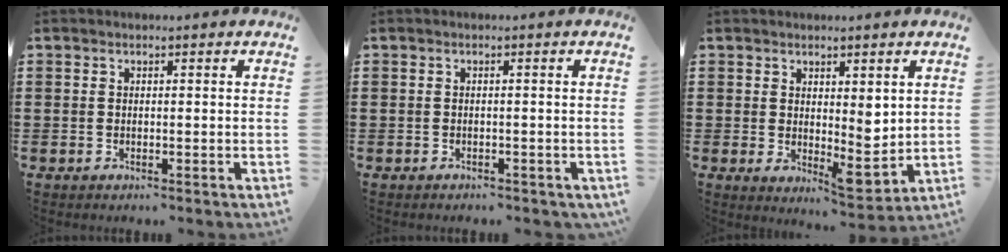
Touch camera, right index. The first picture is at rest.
{"total": 0.7, "force": [-0.6, 0.4, 0.0], "torque": [-0.002, 0.002, -0.014]}
{"total": 4.5, "force": [2.2, 2.6, 3.0], "torque": [-0.039, -0.018, 0.035]}